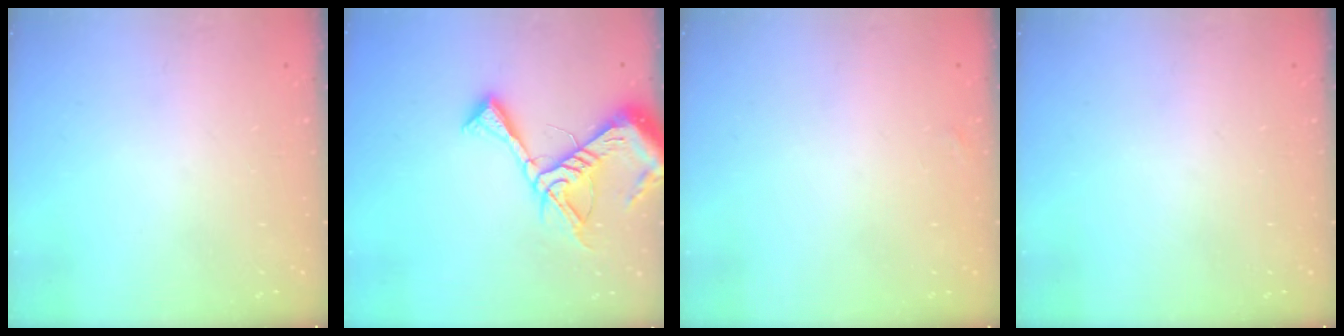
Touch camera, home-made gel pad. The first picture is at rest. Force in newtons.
{"total": 13.8, "press": 13.8, "slide": 1.3}
{"total": 3.8, "press": 3.8, "slide": 0.5}
{"total": 0.0}